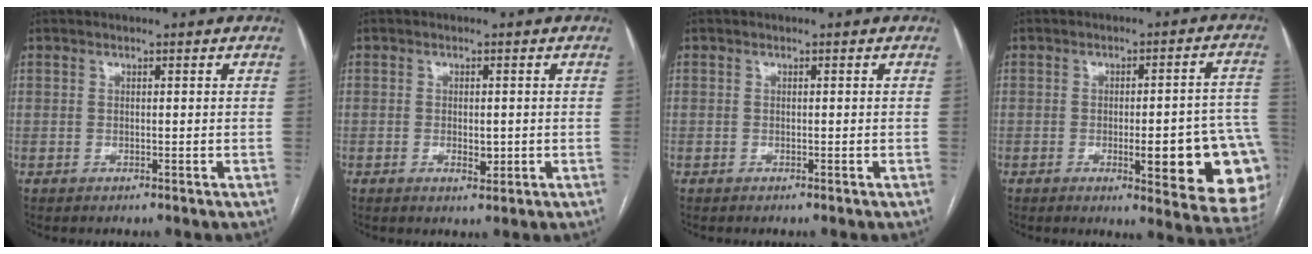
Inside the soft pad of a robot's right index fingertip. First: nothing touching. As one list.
[{"total": 2.5, "force": [-0.5, 1.1, 2.1], "torque": [-0.033, -0.002, -0.003]}, {"total": 0.0}, {"total": 17.3, "force": [-4.9, 3.2, 16.3], "torque": [-0.103, 0.017, -0.044]}]